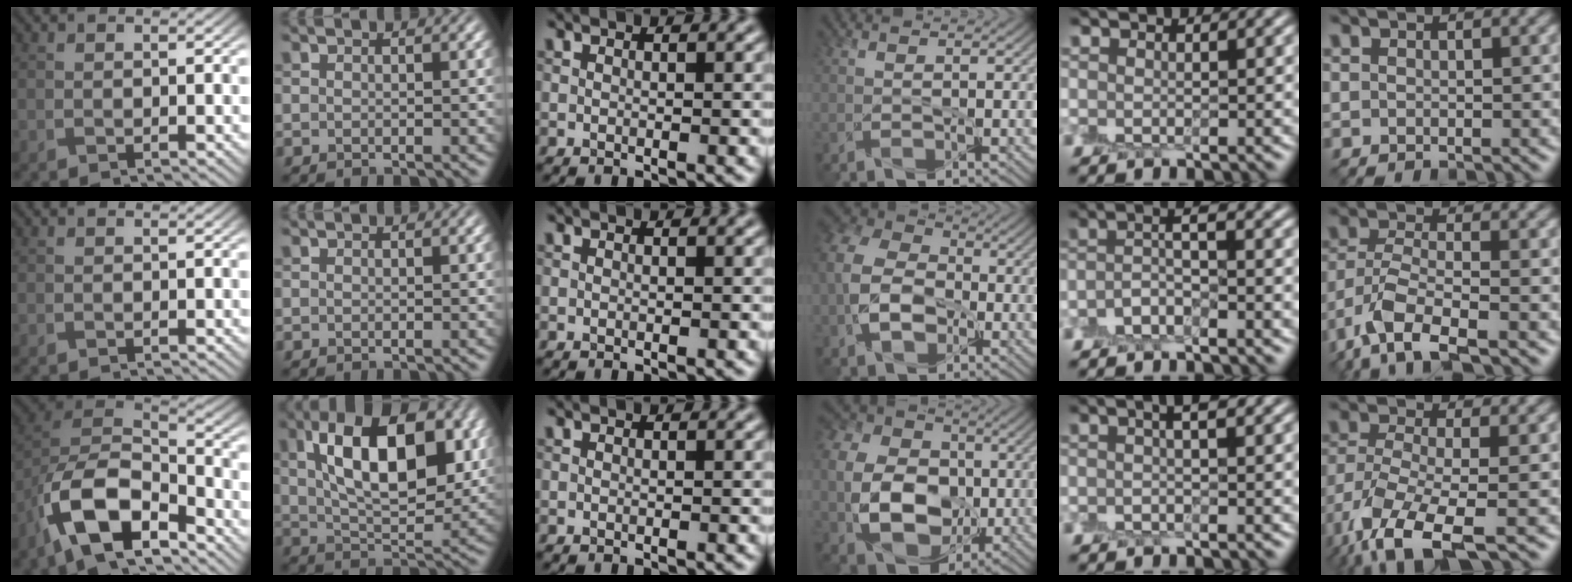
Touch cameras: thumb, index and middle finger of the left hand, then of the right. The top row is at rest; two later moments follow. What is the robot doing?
{"motion": "peel", "object": "envelope seal"}